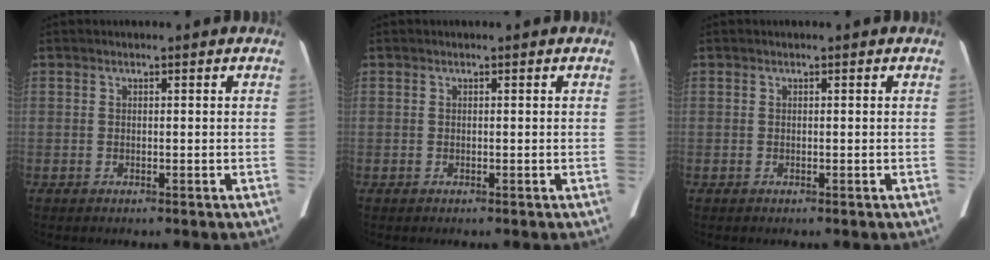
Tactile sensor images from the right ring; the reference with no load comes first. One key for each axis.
{"total": 0.0}
{"total": 0.0}